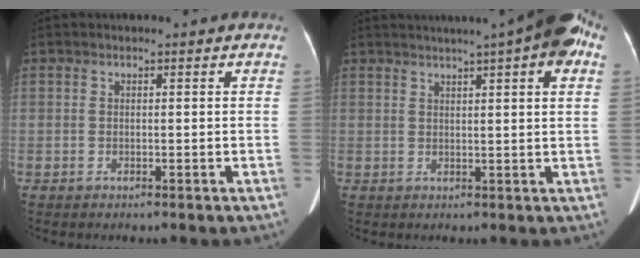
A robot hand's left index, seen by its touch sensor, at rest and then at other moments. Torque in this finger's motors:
{"motor_torque": [0.99, -1.15, 0.24, 0.15]}